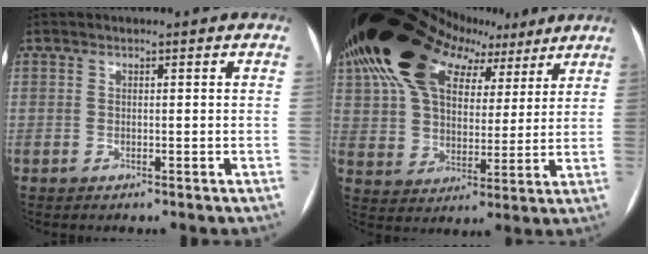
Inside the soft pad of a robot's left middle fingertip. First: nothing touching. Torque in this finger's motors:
{"motor_torque": [2.14, 0.00, 1.06, 0.21]}